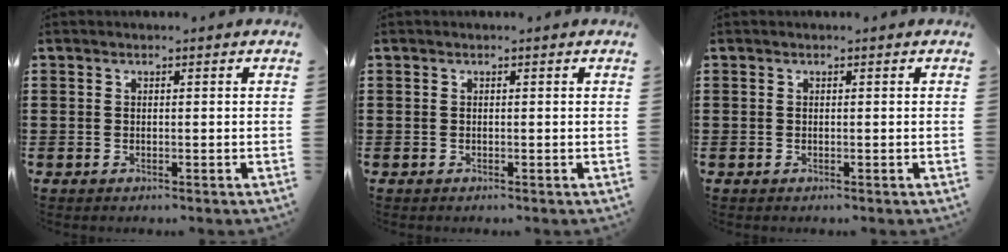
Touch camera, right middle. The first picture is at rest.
{"total": 0.0}
{"total": 0.0}